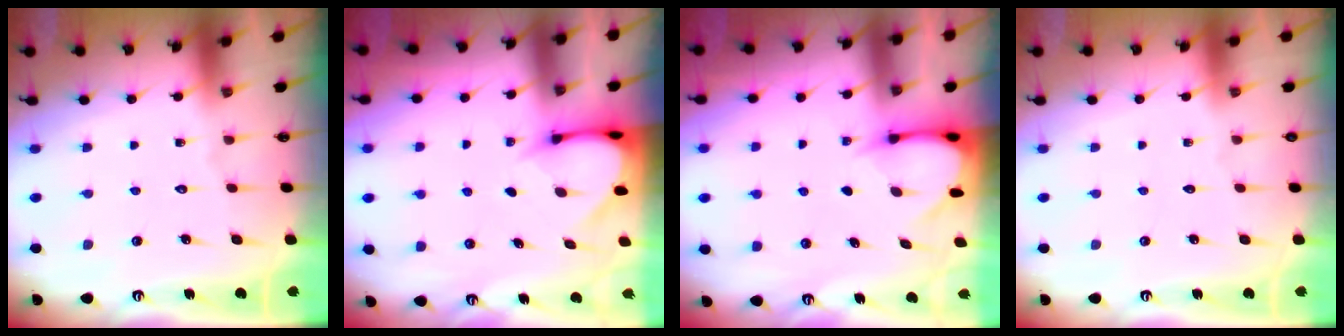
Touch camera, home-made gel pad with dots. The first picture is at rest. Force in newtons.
{"total": 3.4, "press": 3.4, "slide": 0.3}
{"total": 3.4, "press": 3.4, "slide": 0.3}
{"total": 0.0}